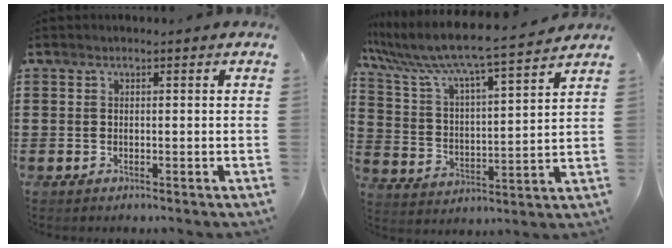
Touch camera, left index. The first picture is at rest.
{"total": 6.9, "force": [6.2, 0.0, 2.9], "torque": [-0.088, -0.049, 0.097]}